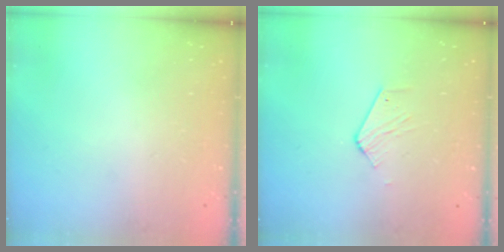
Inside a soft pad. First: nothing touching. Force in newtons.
{"total": 3.9, "press": 3.9, "slide": 0.5}